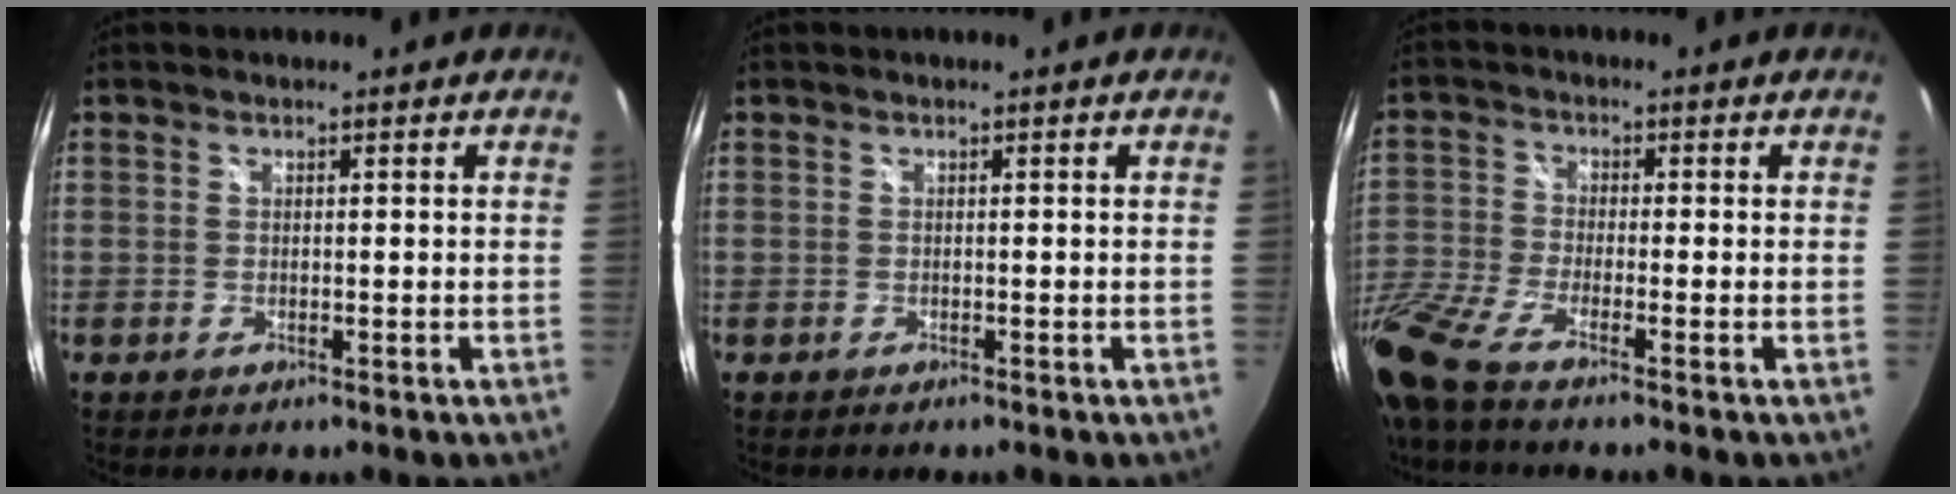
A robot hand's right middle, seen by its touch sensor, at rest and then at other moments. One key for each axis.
{"total": 0.0}
{"total": 10.4, "fx": -8.2, "fy": 1.0, "fz": 6.3, "tx": -0.155, "ty": -0.031, "tz": -0.170}